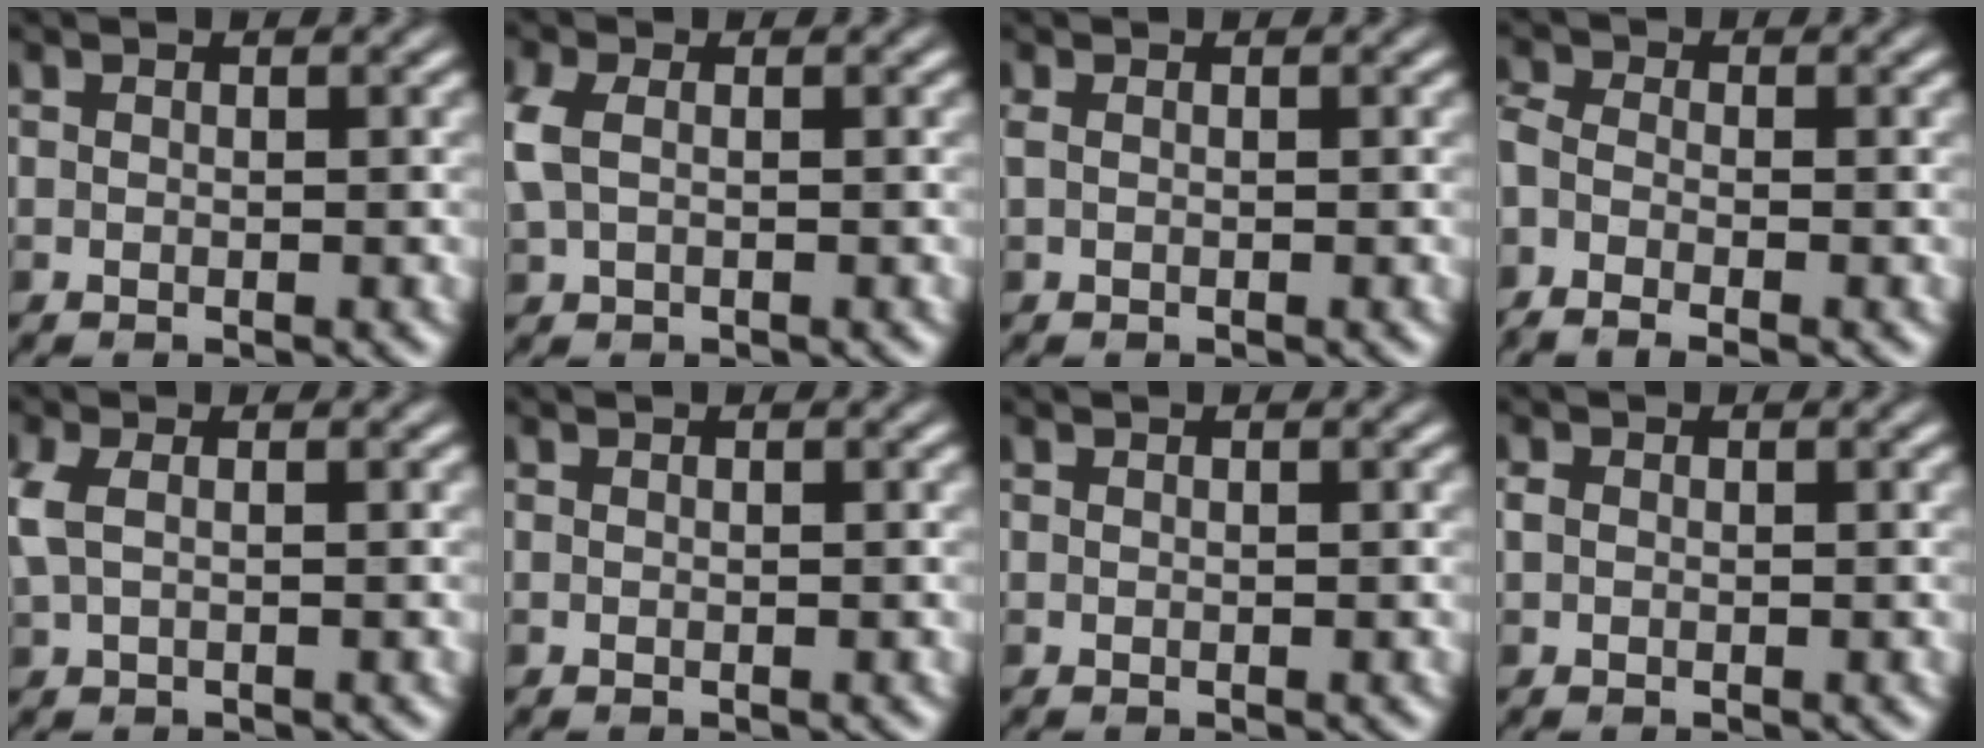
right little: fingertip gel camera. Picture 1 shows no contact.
{"total": 4.3, "force": [0.0, 2.8, 3.3], "torque": [-0.092, 0.004, 0.003]}
{"total": 1.1, "force": [0.2, 0.6, 0.9], "torque": [-0.023, 0.001, 0.002]}
{"total": 5.7, "force": [-1.6, 3.2, 4.3], "torque": [-0.108, 0.008, -0.028]}
{"total": 3.8, "force": [0.1, 2.1, 3.1], "torque": [-0.075, 0.005, 0.000]}
{"total": 0.0}
{"total": 0.0}
{"total": 0.9, "force": [-0.1, 0.8, 0.4], "torque": [-0.015, 0.000, -0.004]}